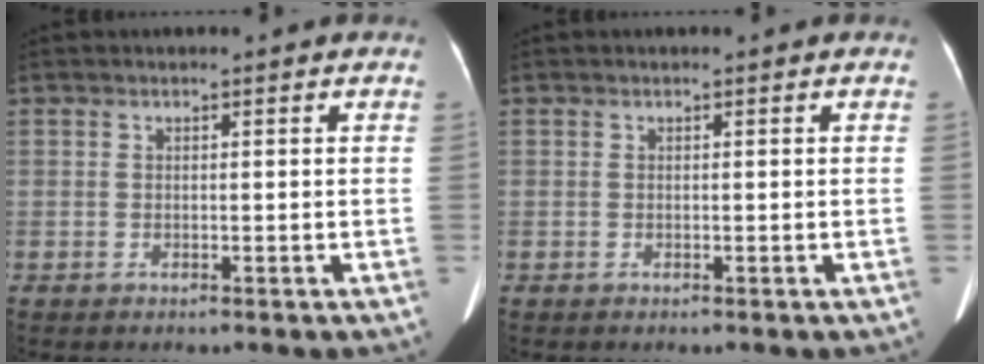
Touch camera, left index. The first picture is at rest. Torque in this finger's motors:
{"motor_torque": [0.03, 0.04, 0.00, 0.00]}